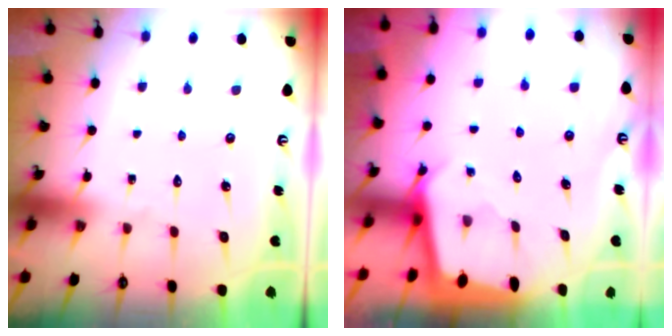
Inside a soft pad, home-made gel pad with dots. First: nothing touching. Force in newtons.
{"total": 2.5, "press": 2.5, "slide": 0.1}